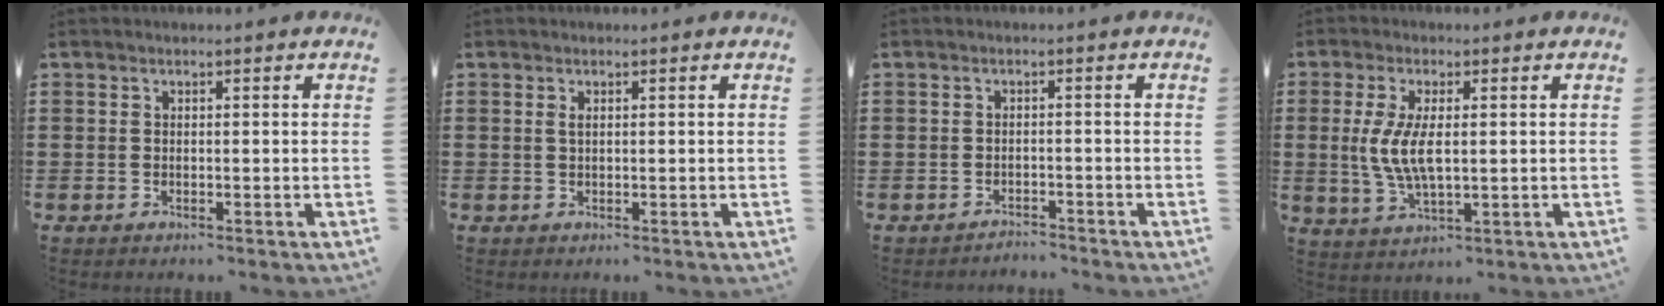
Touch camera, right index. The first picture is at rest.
{"total": 0.8, "force": [0.3, 0.3, 0.8], "torque": [-0.016, 0.001, 0.005]}
{"total": 1.9, "force": [-1.9, 0.1, -0.3], "torque": [-0.001, 0.004, -0.043]}
{"total": 6.7, "force": [0.4, 2.6, 6.1], "torque": [-0.137, 0.000, 0.000]}